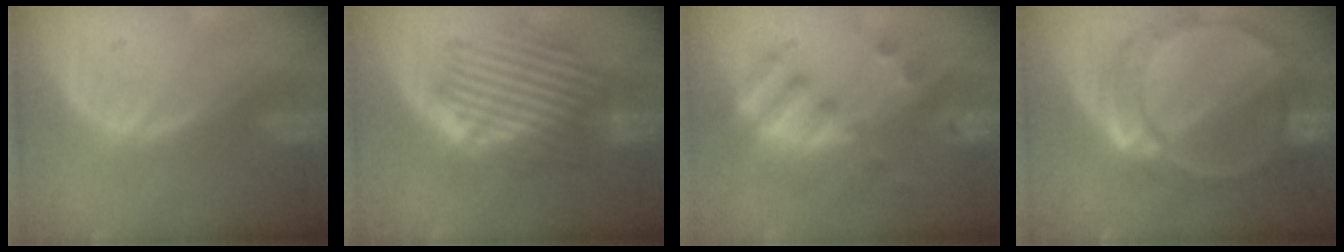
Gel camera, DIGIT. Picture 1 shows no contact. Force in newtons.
{"total": 8.9, "press": 8.3, "slide": 3.2}
{"total": 8.3, "press": 7.2, "slide": 4.0}
{"total": 9.6, "press": 8.3, "slide": 4.7}